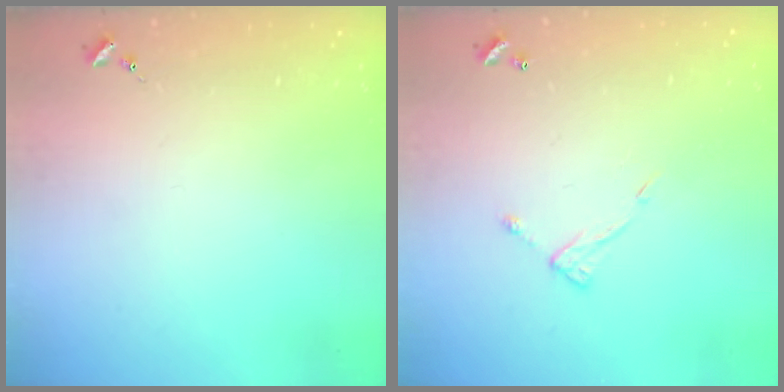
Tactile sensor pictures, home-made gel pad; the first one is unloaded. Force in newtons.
{"total": 7.7, "press": 7.7, "slide": 0.6}